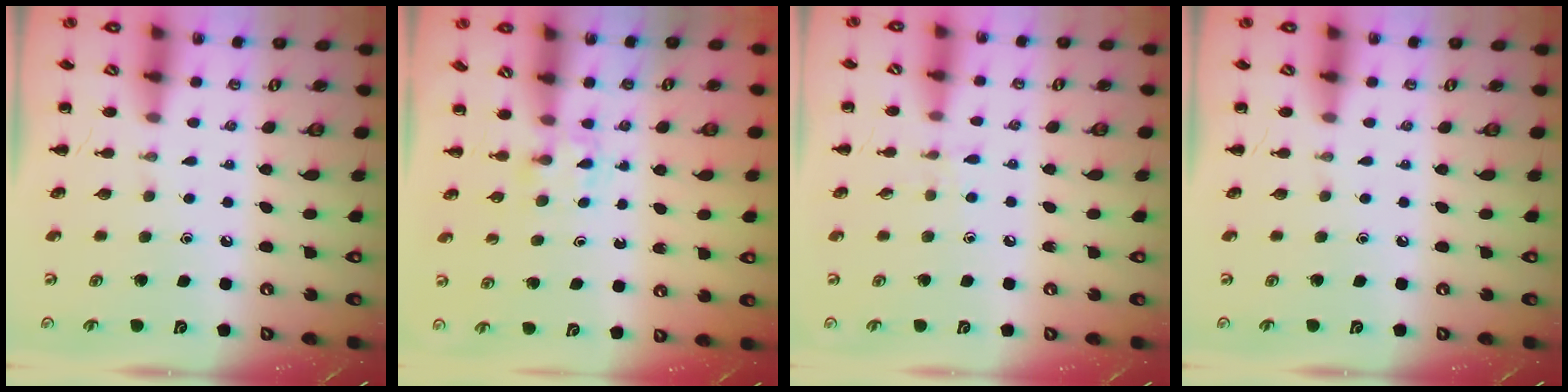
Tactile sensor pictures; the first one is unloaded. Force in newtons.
{"total": 2.4, "press": 2.3, "slide": 0.9}
{"total": 6.0, "press": 5.5, "slide": 2.3}
{"total": 0.0}